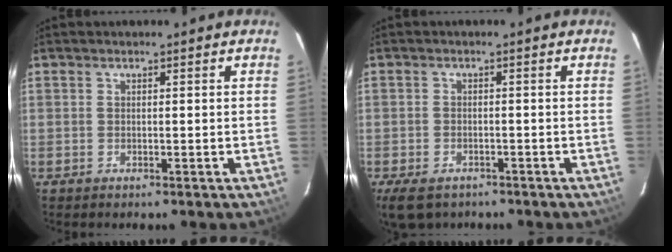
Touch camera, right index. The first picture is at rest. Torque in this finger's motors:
{"motor_torque": [0.66, -0.44, 0.25, 0.04]}